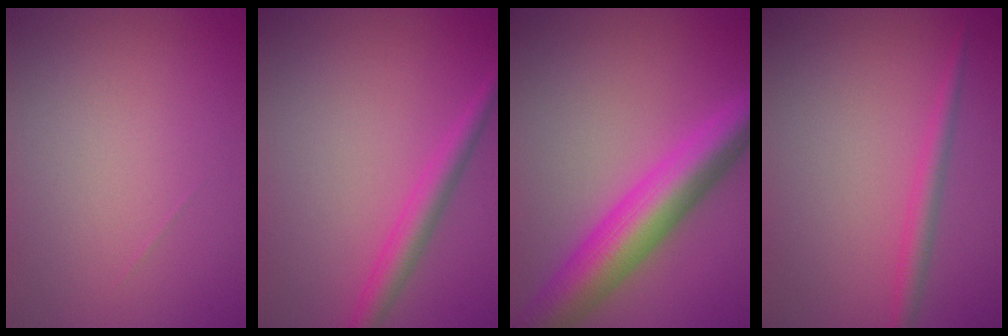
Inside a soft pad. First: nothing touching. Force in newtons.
{"total": 2.7, "press": 2.7, "slide": 0.2}
{"total": 8.1, "press": 8.1, "slide": 0.3}
{"total": 1.8, "press": 1.8, "slide": 0.1}